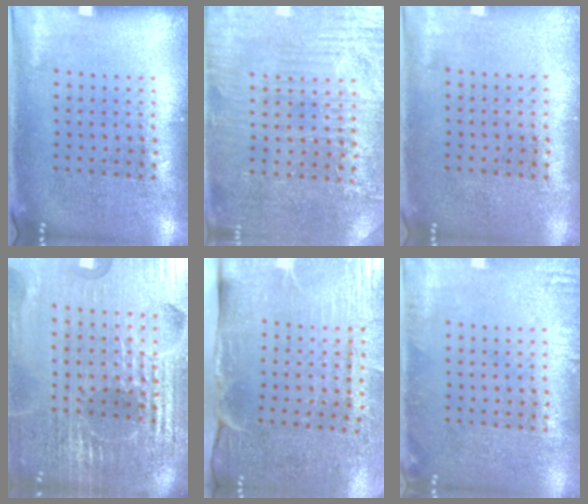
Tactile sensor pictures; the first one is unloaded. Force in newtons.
{"total": 3.4, "press": 3.4, "slide": 0.5}
{"total": 0.0}
{"total": 6.5, "press": 5.7, "slide": 3.1}
{"total": 4.5, "press": 3.8, "slide": 2.4}
{"total": 1.1, "press": 1.1, "slide": 0.2}